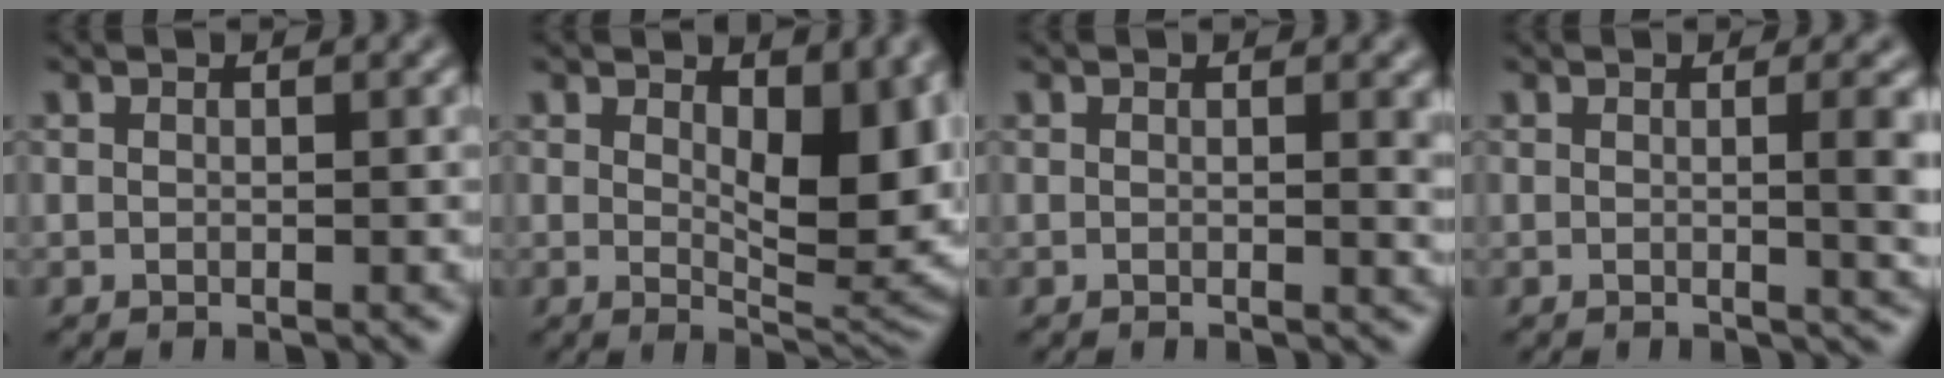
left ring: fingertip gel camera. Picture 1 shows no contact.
{"total": 8.2, "force": [1.8, 3.6, 7.1], "torque": [-0.102, -0.008, 0.034]}
{"total": 1.9, "force": [0.6, 0.6, 1.7], "torque": [-0.013, -0.001, 0.006]}
{"total": 4.2, "force": [0.2, 1.4, 3.9], "torque": [-0.037, 0.000, 0.001]}